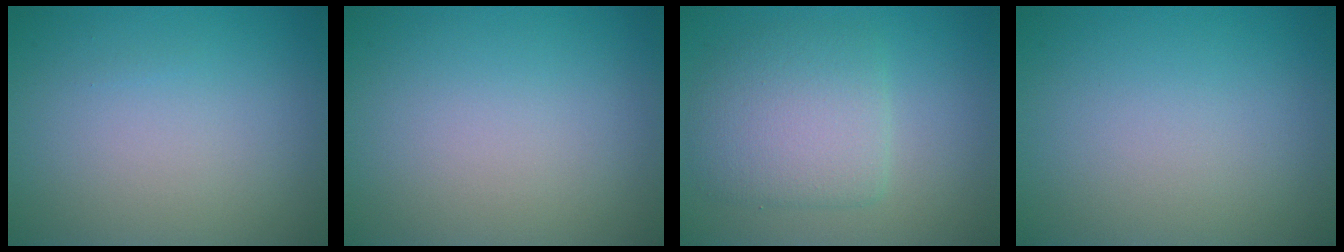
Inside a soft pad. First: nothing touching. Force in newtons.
{"total": 0.0}
{"total": 4.8, "press": 4.8, "slide": 0.3}
{"total": 0.0}